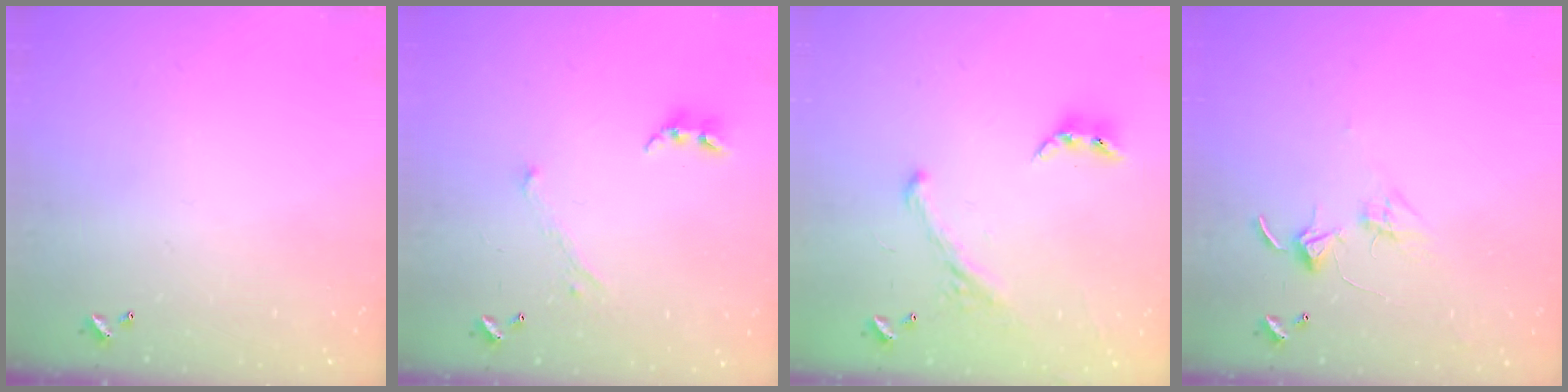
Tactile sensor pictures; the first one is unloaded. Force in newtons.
{"total": 1.7, "press": 1.6, "slide": 0.5}
{"total": 1.6, "press": 1.1, "slide": 1.2}
{"total": 2.8, "press": 2.8, "slide": 0.2}